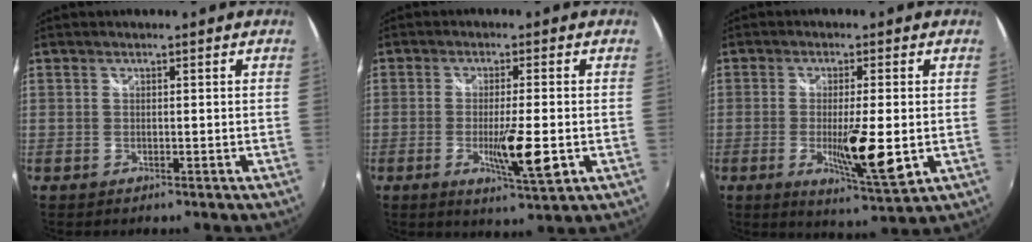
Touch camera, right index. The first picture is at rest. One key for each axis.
{"total": 7.8, "fx": -2.0, "fy": 1.0, "fz": 7.5, "tx": -0.131, "ty": -0.018, "tz": -0.031}
{"total": 9.8, "fx": -1.8, "fy": 1.8, "fz": 9.4, "tx": -0.162, "ty": -0.023, "tz": -0.028}